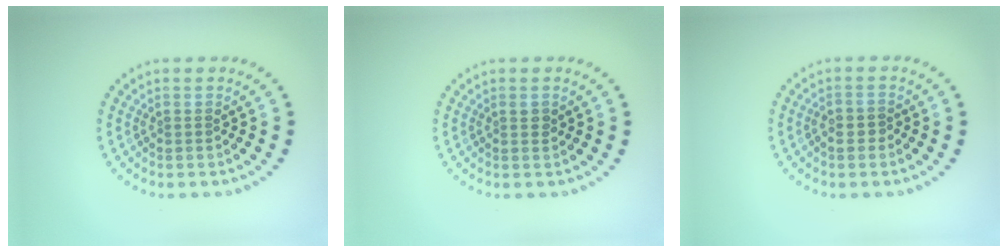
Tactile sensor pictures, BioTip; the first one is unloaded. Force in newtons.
{"total": 0.9, "press": 0.8, "slide": 0.3}
{"total": 1.0, "press": 0.9, "slide": 0.5}